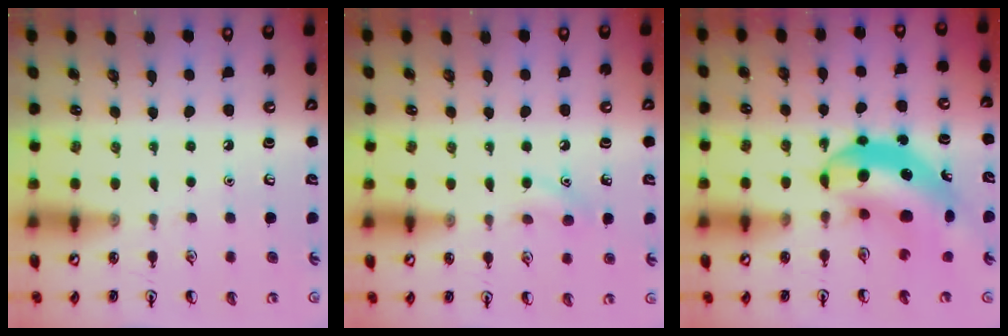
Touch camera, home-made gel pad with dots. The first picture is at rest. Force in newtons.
{"total": 6.2, "press": 5.9, "slide": 1.7}
{"total": 9.9, "press": 9.4, "slide": 3.1}